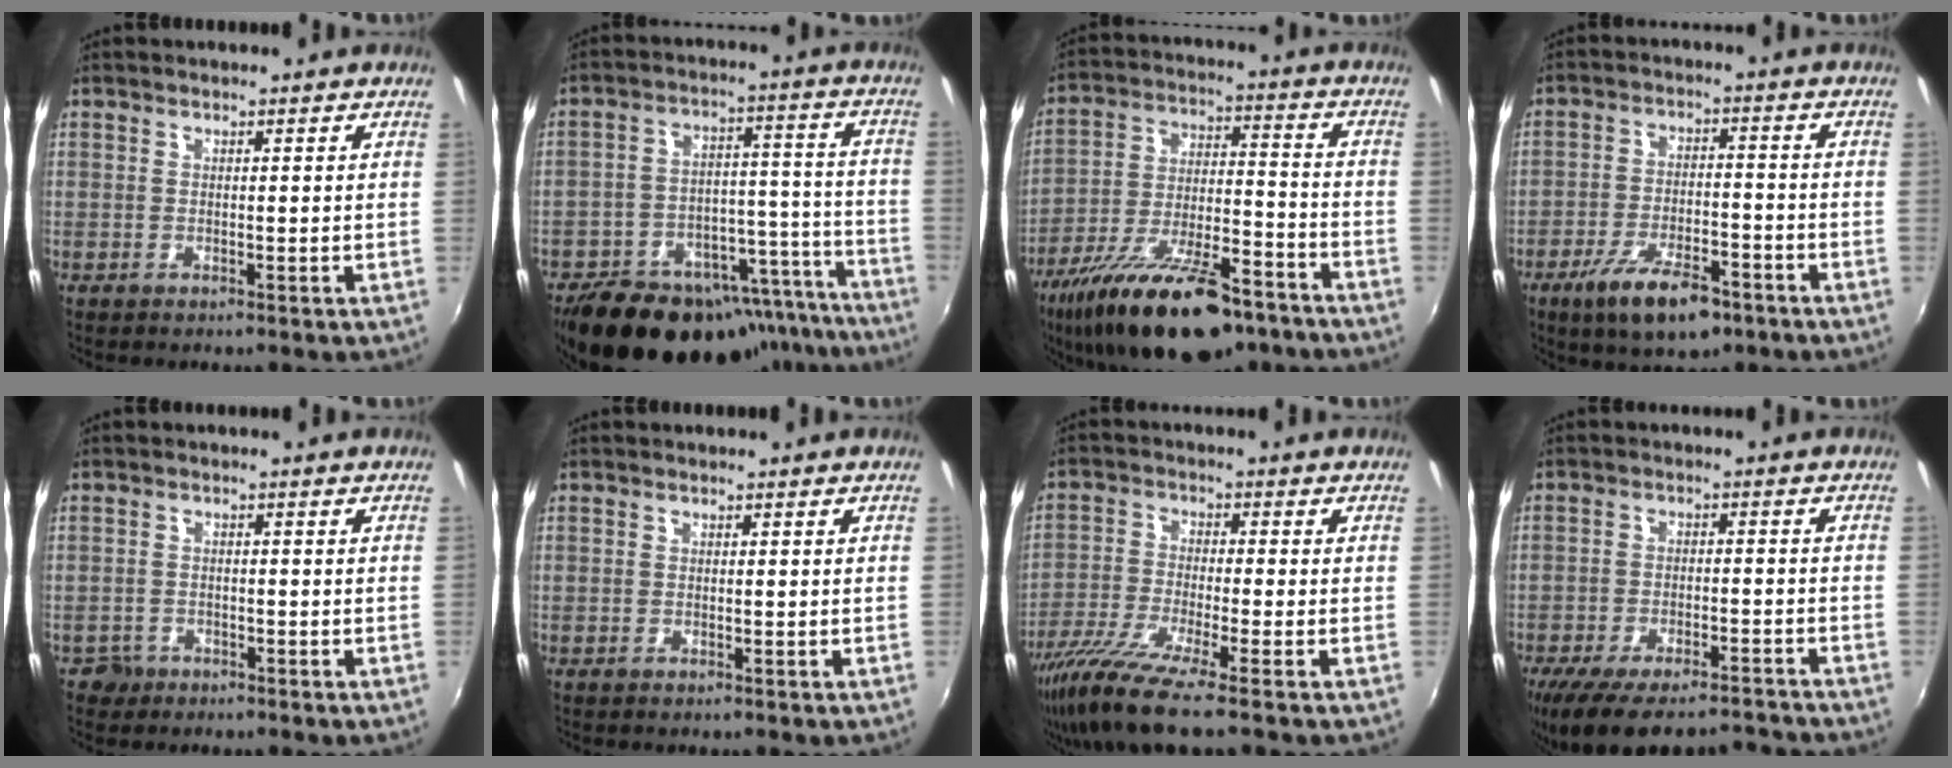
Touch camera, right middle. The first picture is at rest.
{"total": 28.7, "force": [-23.8, 11.6, 11.0], "torque": [-0.195, 0.040, -0.306]}
{"total": 23.1, "force": [-16.2, 8.1, 14.4], "torque": [-0.262, -0.032, -0.253]}
{"total": 8.8, "force": [-5.7, 3.1, 6.0], "torque": [-0.131, -0.018, -0.096]}
{"total": 2.4, "force": [-1.6, 1.8, 0.1], "torque": [-0.007, 0.001, -0.027]}
{"total": 0.0}
{"total": 11.0, "force": [-8.1, 0.3, 7.5], "torque": [-0.165, -0.038, -0.152]}
{"total": 16.1, "force": [-13.4, 5.0, 7.4], "torque": [-0.160, -0.024, -0.201]}